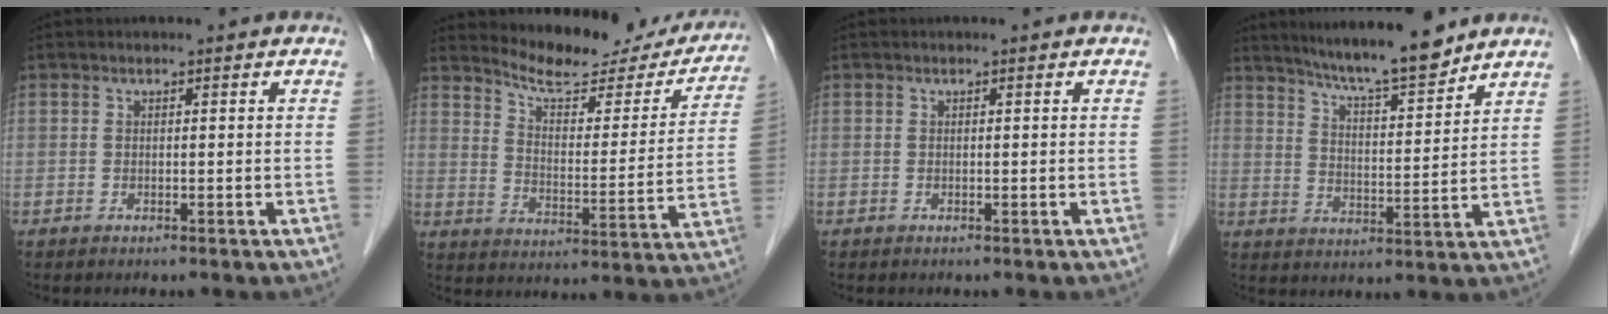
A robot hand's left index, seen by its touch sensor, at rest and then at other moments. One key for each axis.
{"total": 17.9, "fx": 16.6, "fy": 4.5, "fz": 4.9, "tx": -0.057, "ty": -0.031, "tz": 0.215}
{"total": 0.0}
{"total": 10.9, "fx": 9.7, "fy": 0.4, "fz": 5.0, "tx": -0.081, "ty": 0.000, "tz": 0.155}